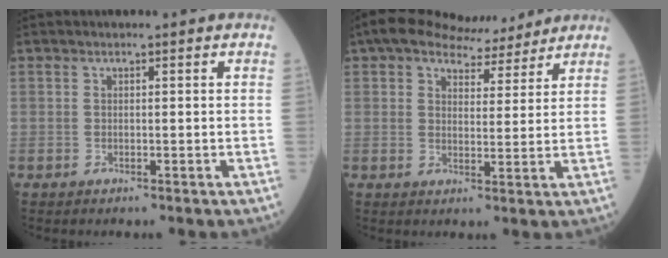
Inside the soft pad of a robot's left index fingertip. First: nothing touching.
{"total": 9.3, "force": [8.1, 3.3, 3.2], "torque": [-0.053, 0.024, 0.117]}